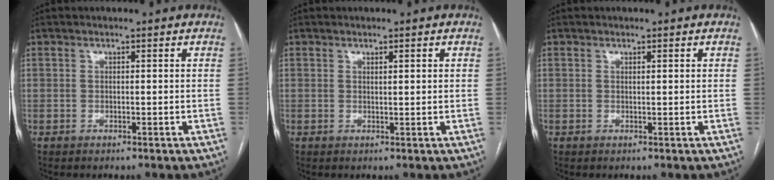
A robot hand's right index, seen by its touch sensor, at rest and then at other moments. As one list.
[{"total": 1.1, "force": [0.5, 0.1, 1.0], "torque": [-0.018, 0.000, 0.008]}, {"total": 0.5, "force": [0.2, 0.0, 0.5], "torque": [-0.009, 0.001, 0.004]}]